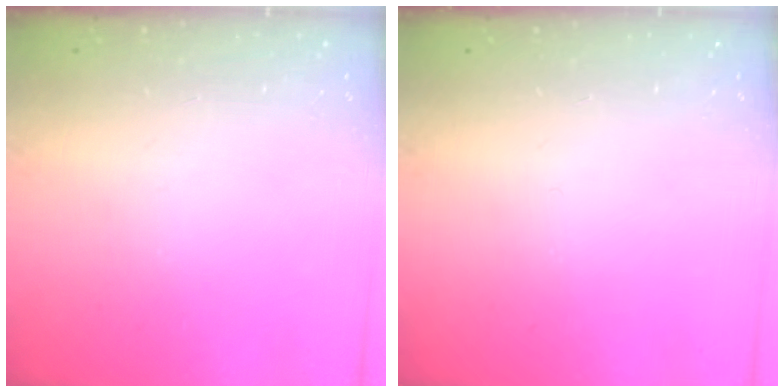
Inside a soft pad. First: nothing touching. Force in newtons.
{"total": 0.0}